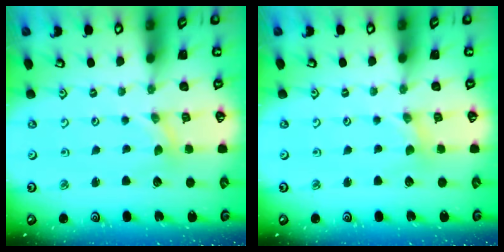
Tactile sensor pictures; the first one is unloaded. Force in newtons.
{"total": 0.0}